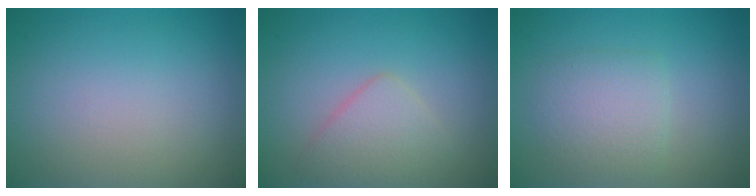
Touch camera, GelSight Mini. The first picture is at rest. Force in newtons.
{"total": 2.7, "press": 2.7, "slide": 0.2}
{"total": 2.9, "press": 2.9, "slide": 0.1}